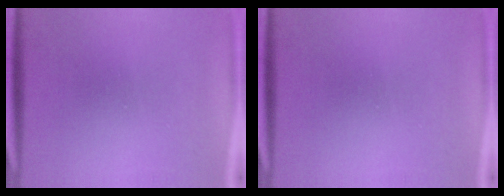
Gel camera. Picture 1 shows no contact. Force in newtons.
{"total": 0.0}